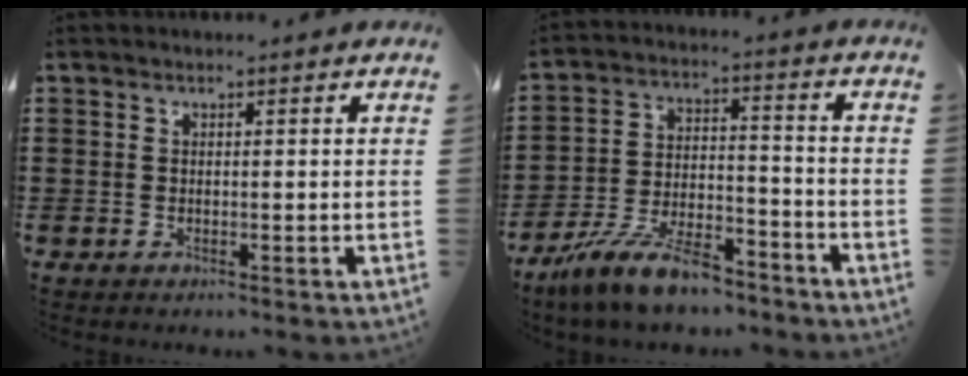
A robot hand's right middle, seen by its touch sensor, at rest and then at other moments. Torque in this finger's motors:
{"motor_torque": [1.80, -0.34, 0.25, 0.21]}